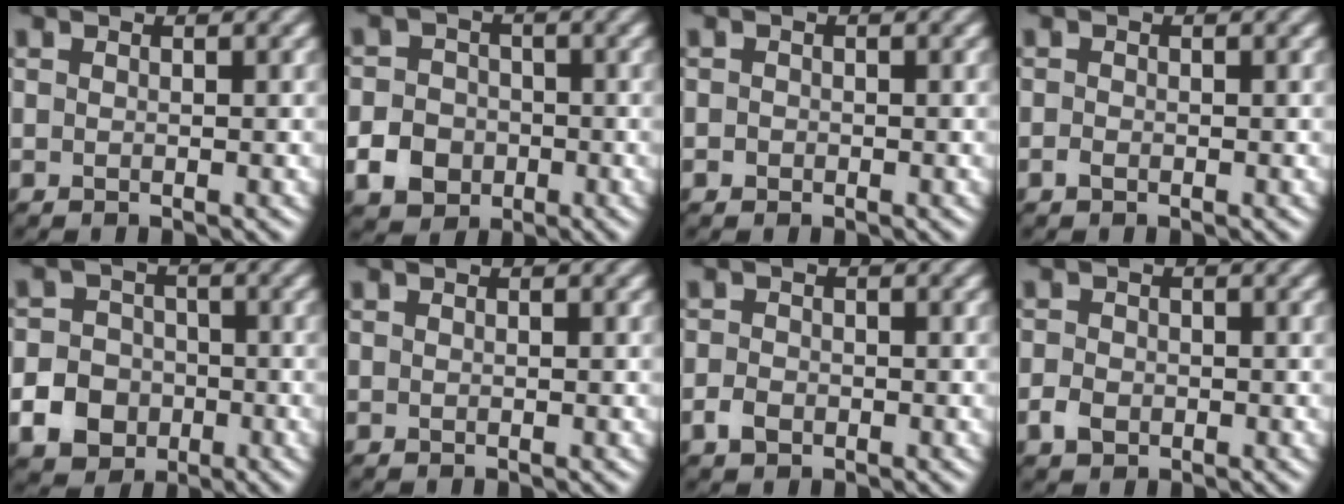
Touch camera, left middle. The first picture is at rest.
{"total": 4.6, "force": [-2.3, 3.7, 1.4], "torque": [-0.013, -0.003, -0.057]}
{"total": 0.6, "force": [-0.4, 0.3, -0.1], "torque": [0.008, -0.002, -0.009]}
{"total": 0.7, "force": [-0.7, 0.0, -0.1], "torque": [0.000, -0.002, -0.011]}
{"total": 7.2, "force": [-3.6, 6.0, 1.7], "torque": [-0.029, -0.022, -0.082]}
{"total": 0.0}
{"total": 1.6, "force": [-1.2, 0.9, 0.5], "torque": [-0.007, 0.000, -0.025]}
{"total": 1.7, "force": [-1.2, 1.1, 0.6], "torque": [-0.010, -0.001, -0.023]}